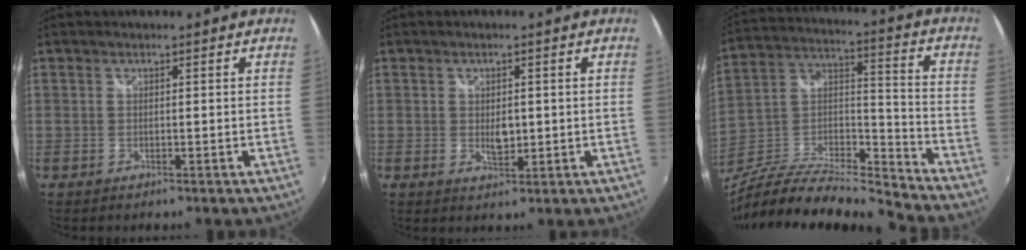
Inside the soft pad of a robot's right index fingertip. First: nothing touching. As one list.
[{"total": 3.3, "force": [0.0, 1.9, 2.6], "torque": [-0.040, -0.004, 0.002]}, {"total": 17.6, "force": [-15.4, 1.8, 8.3], "torque": [-0.163, -0.001, -0.286]}]